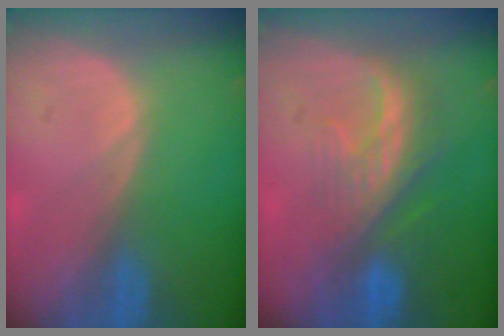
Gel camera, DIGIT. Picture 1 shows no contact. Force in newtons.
{"total": 7.9, "press": 7.2, "slide": 3.4}